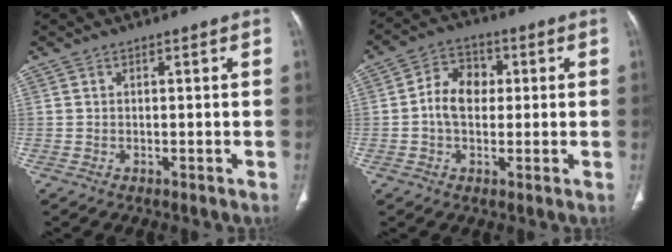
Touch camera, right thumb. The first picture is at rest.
{"total": 7.6, "force": [0.3, 5.7, 5.0], "torque": [-0.071, 0.018, -0.003]}